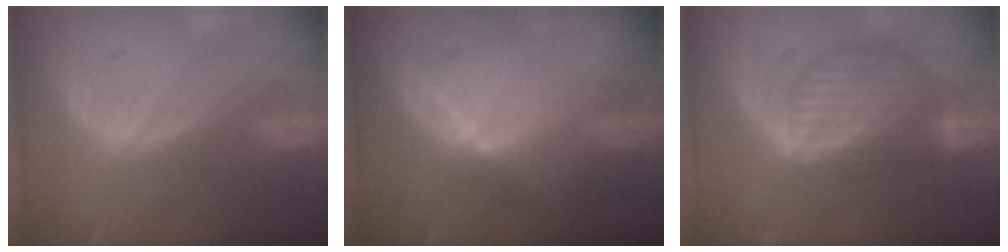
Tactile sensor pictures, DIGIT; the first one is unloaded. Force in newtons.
{"total": 6.3, "press": 6.0, "slide": 2.1}
{"total": 8.7, "press": 7.7, "slide": 4.1}